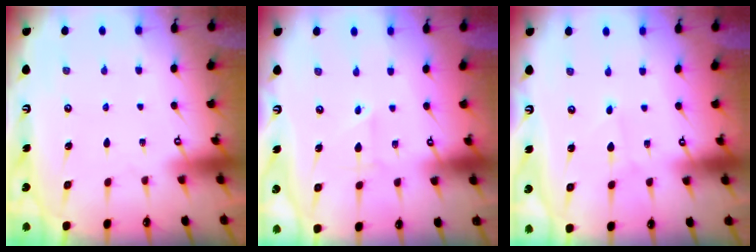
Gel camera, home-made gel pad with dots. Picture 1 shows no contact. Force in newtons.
{"total": 2.1, "press": 2.1, "slide": 0.3}
{"total": 0.7, "press": 0.7, "slide": 0.0}